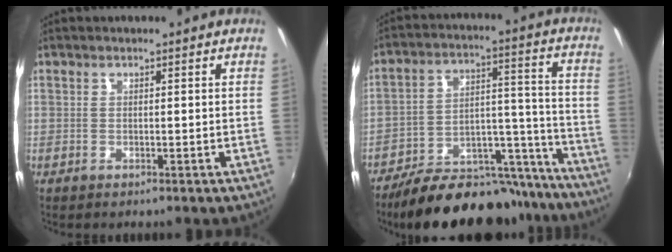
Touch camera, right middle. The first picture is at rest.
{"total": 23.7, "force": [-20.2, 8.4, 9.0], "torque": [-0.146, 0.042, -0.271]}